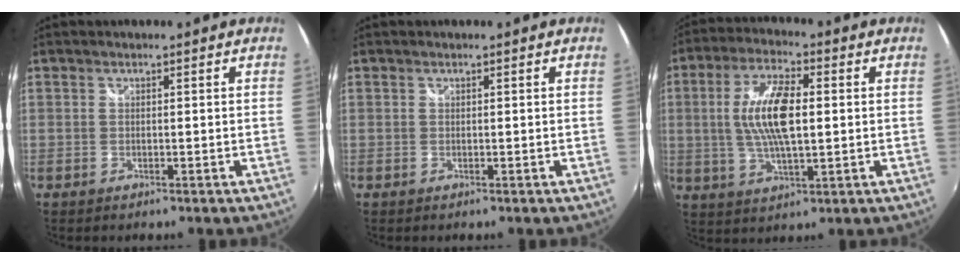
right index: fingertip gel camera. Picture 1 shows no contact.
{"total": 0.0}
{"total": 11.7, "force": [1.0, 4.2, 10.9], "torque": [-0.213, 0.006, 0.019]}